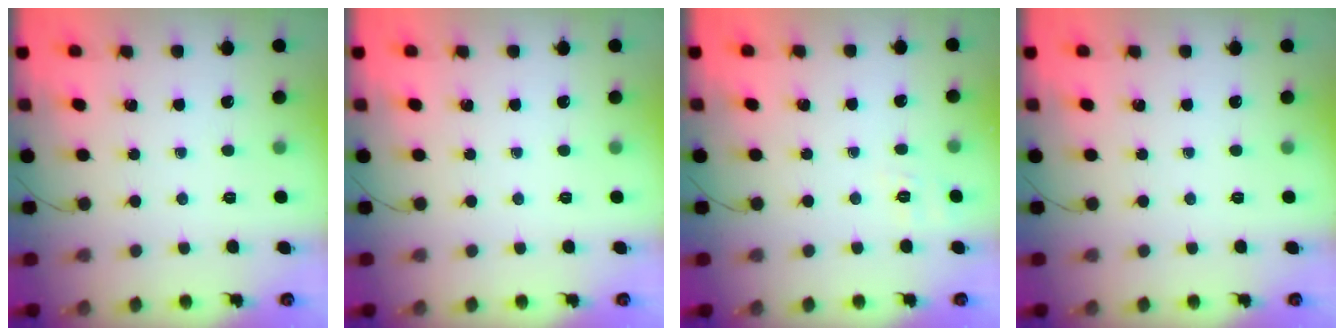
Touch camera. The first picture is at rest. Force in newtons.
{"total": 0.0}
{"total": 1.8, "press": 0.1, "slide": 1.8}
{"total": 0.0}